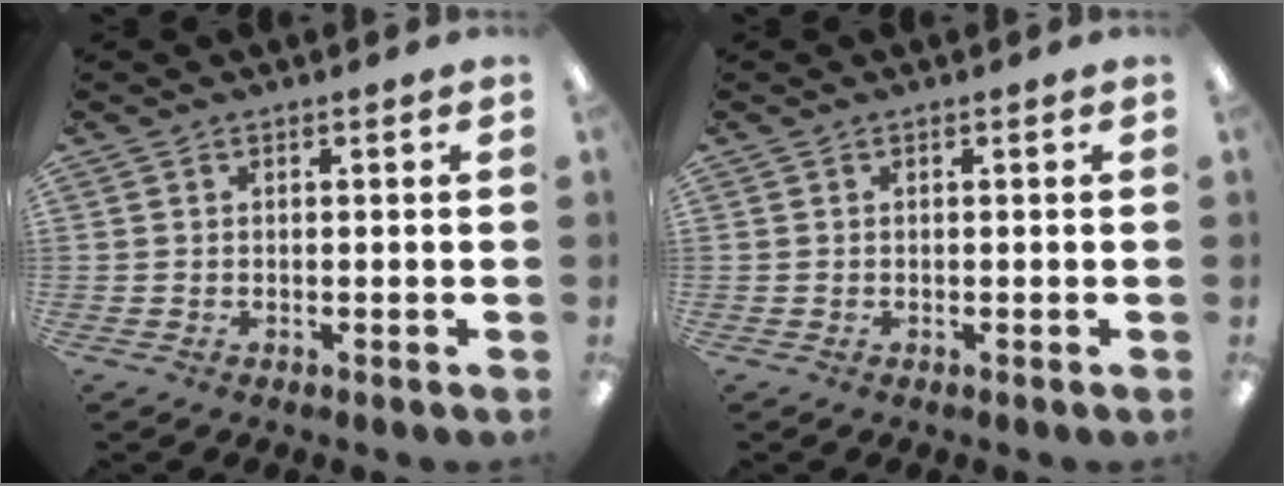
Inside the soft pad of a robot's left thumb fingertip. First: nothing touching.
{"total": 0.0}